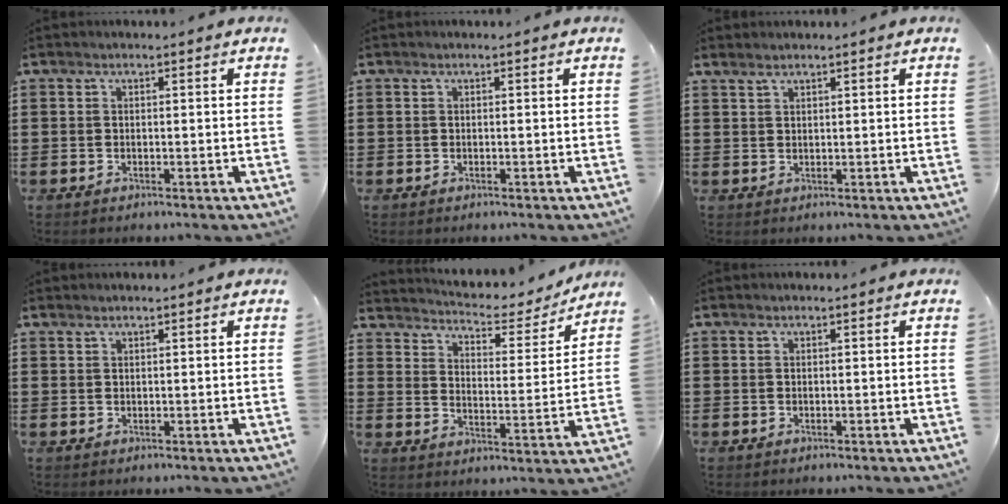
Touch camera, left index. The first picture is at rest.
{"total": 0.0}
{"total": 1.2, "force": [1.1, 0.1, 0.5], "torque": [-0.010, 0.001, 0.021]}
{"total": 0.7, "force": [0.6, 0.1, 0.2], "torque": [-0.005, 0.000, 0.013]}
{"total": 3.4, "force": [3.2, 0.6, 0.6], "torque": [-0.034, -0.026, 0.046]}
{"total": 0.0}